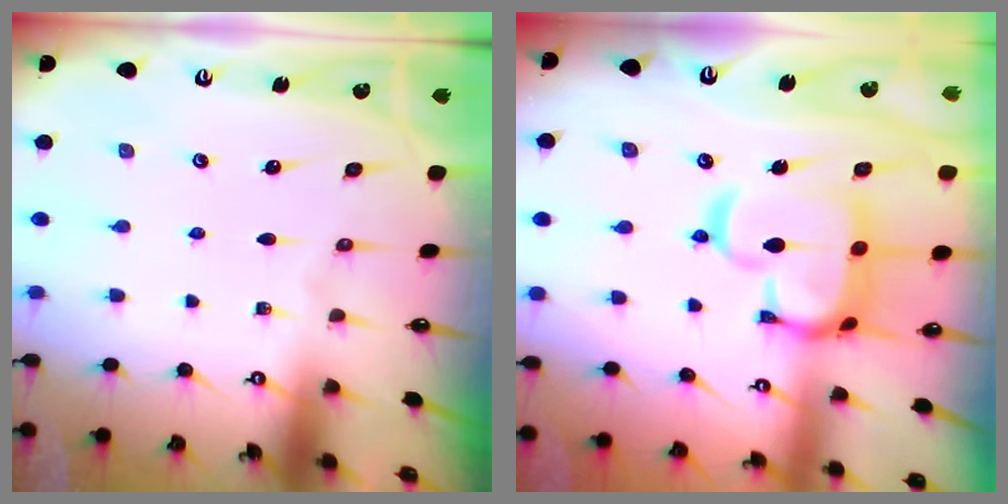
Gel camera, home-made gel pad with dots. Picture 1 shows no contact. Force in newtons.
{"total": 15.5, "press": 15.4, "slide": 1.6}